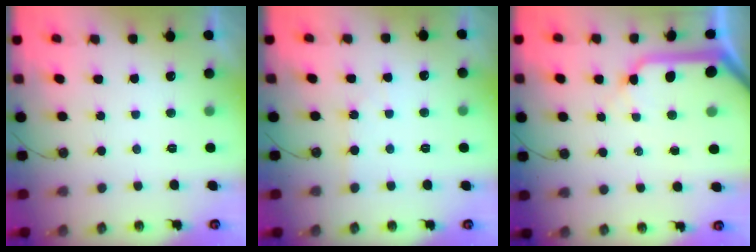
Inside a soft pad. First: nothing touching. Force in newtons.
{"total": 1.6, "press": 1.6, "slide": 0.2}
{"total": 15.1, "press": 14.9, "slide": 2.3}